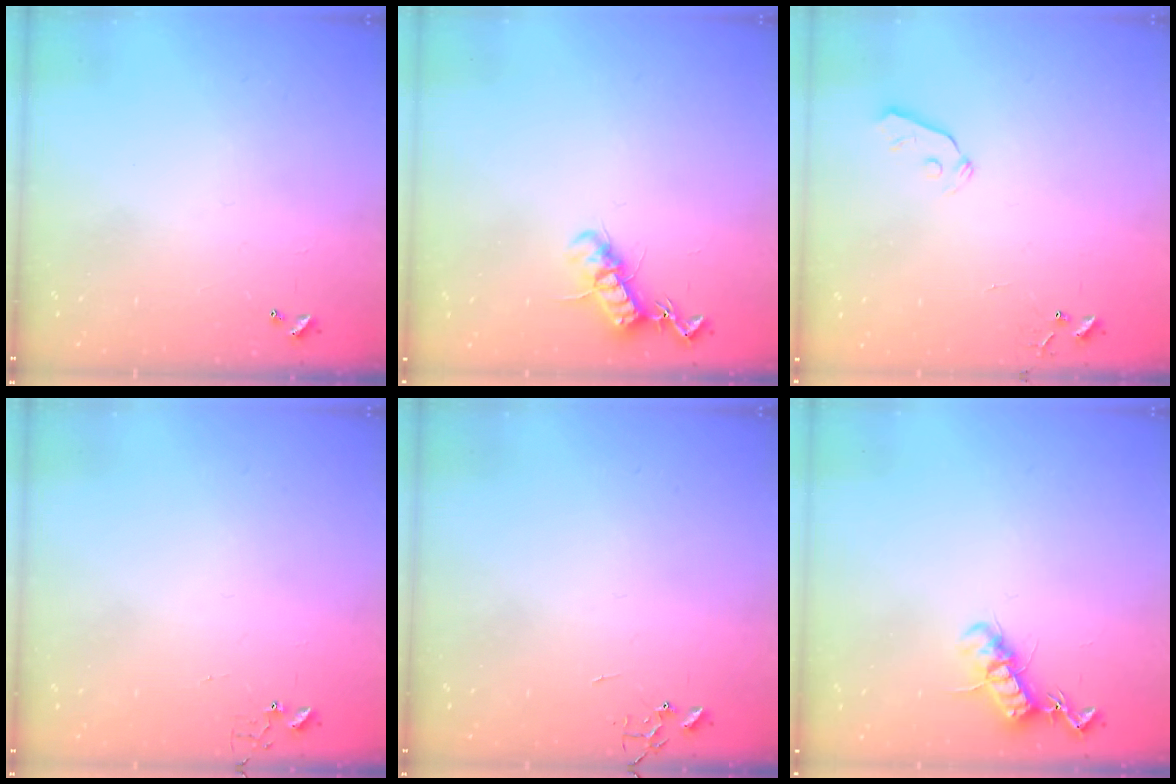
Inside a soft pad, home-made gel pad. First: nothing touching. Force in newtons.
{"total": 12.5, "press": 12.5, "slide": 0.4}
{"total": 3.8, "press": 3.7, "slide": 0.7}
{"total": 5.0, "press": 5.0, "slide": 0.3}
{"total": 0.0}
{"total": 12.5, "press": 12.5, "slide": 0.4}